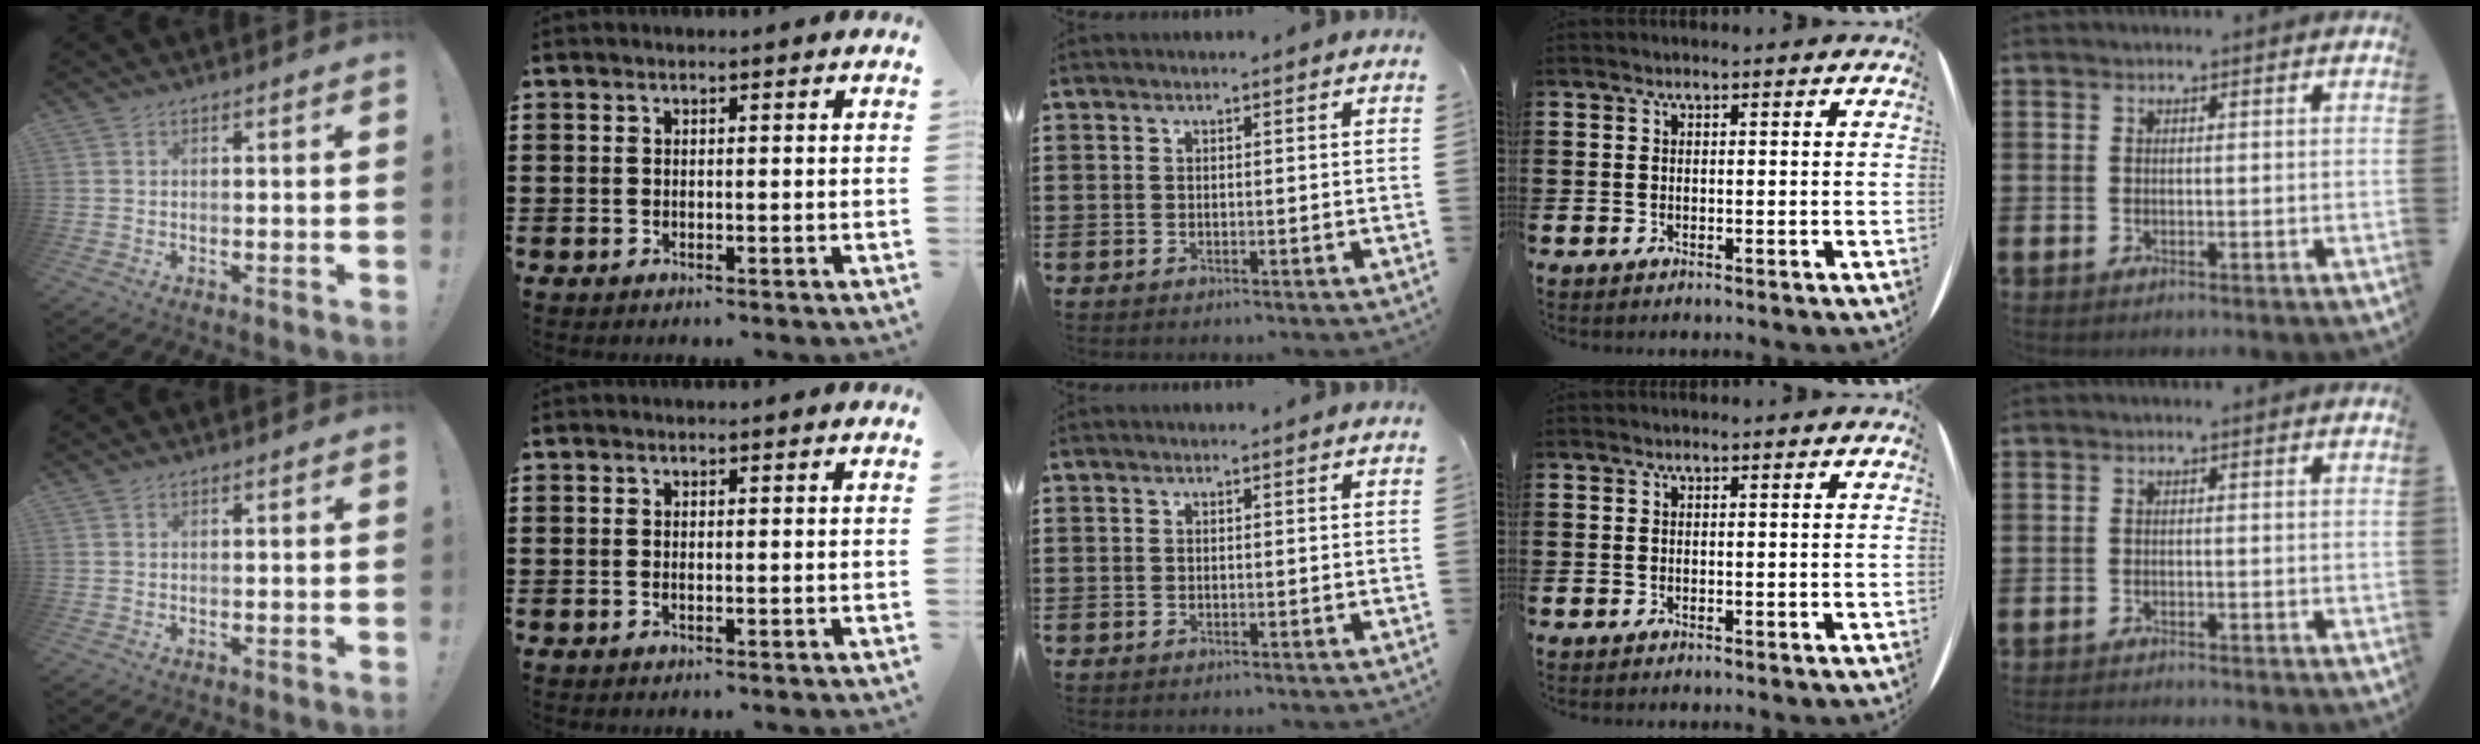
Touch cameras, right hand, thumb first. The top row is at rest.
{"little": {"total": 0.9, "force": [-0.9, -0.1, 0.0], "torque": [-0.001, -0.001, -0.019]}}